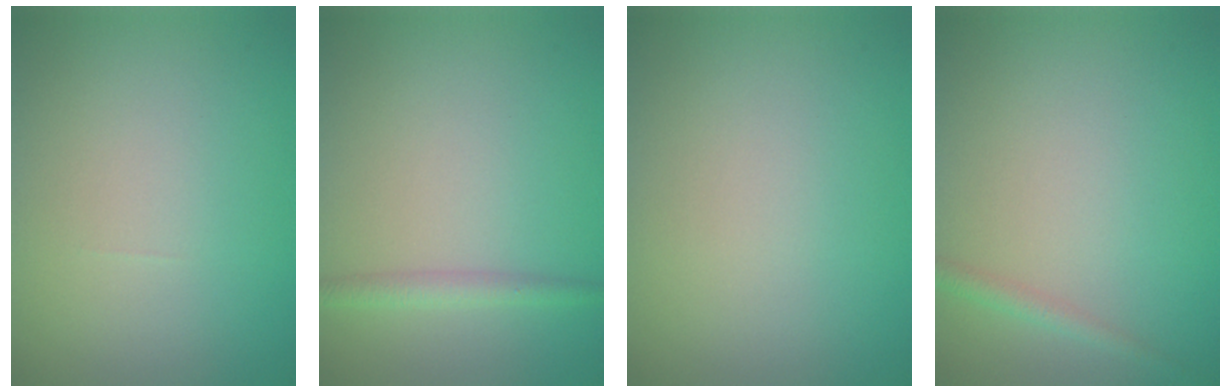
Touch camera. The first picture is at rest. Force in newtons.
{"total": 1.8, "press": 1.8, "slide": 0.1}
{"total": 0.0}
{"total": 1.3, "press": 1.3, "slide": 0.0}